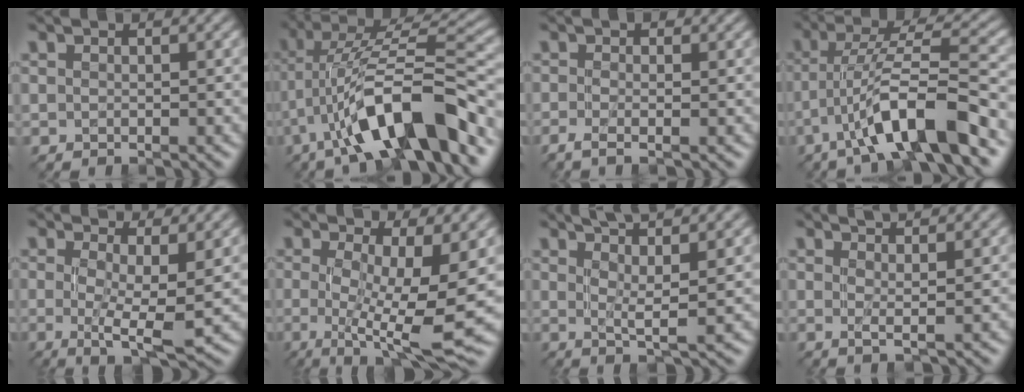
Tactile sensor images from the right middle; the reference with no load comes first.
{"total": 11.1, "force": [-5.1, 3.1, 9.4], "torque": [-0.162, 0.020, -0.092]}
{"total": 2.8, "force": [-0.7, 1.0, 2.5], "torque": [-0.048, -0.009, -0.021]}
{"total": 8.7, "force": [-4.3, 1.6, 7.4], "torque": [-0.124, 0.015, -0.080]}
{"total": 6.9, "force": [1.3, 1.7, 6.5], "torque": [-0.099, -0.009, 0.018]}
{"total": 11.0, "force": [-0.8, 3.0, 10.5], "torque": [-0.154, -0.013, -0.011]}
{"total": 6.8, "force": [3.7, 1.3, 5.5], "torque": [-0.076, 0.010, 0.048]}
{"total": 5.0, "force": [3.0, 1.3, 3.8], "torque": [-0.042, 0.018, 0.018]}